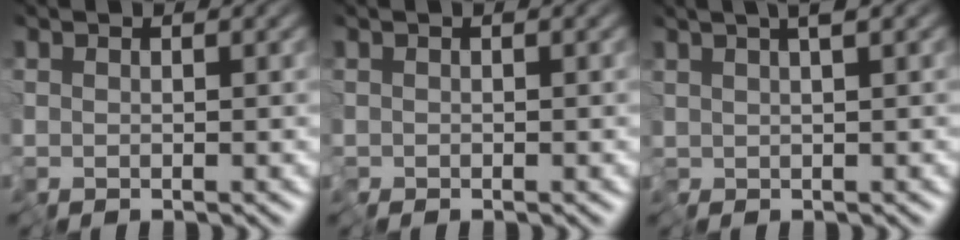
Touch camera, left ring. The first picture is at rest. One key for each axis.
{"total": 0.0}
{"total": 2.7, "fx": 1.3, "fy": 0.5, "fz": 2.3, "tx": -0.041, "ty": 0.009, "tz": 0.022}